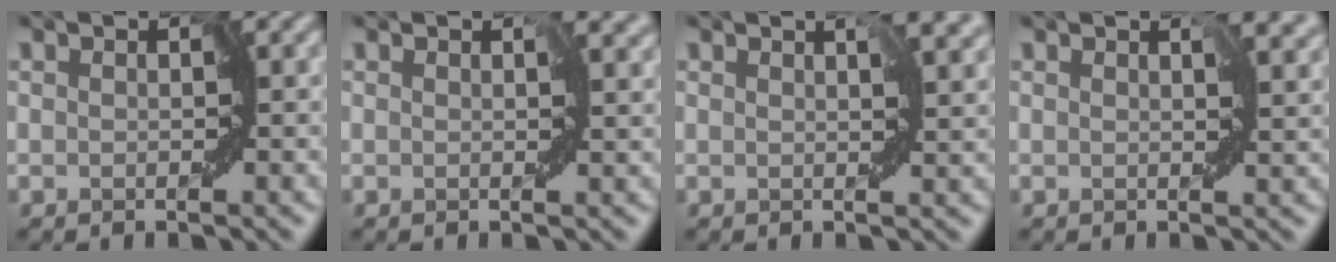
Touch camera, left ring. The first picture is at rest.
{"total": 1.6, "force": [0.8, 0.8, 1.0], "torque": [-0.011, 0.003, 0.010]}
{"total": 4.1, "force": [1.8, 1.9, 3.1], "torque": [-0.036, 0.009, 0.028]}
{"total": 3.2, "force": [1.5, 1.7, 2.3], "torque": [-0.027, 0.006, 0.024]}